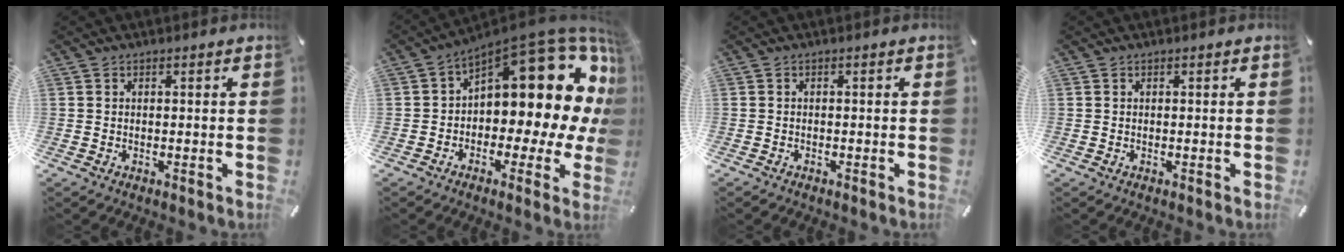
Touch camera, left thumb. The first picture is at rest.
{"total": 16.8, "force": [8.1, 7.8, 12.5], "torque": [-0.160, -0.081, 0.130]}
{"total": 0.6, "force": [-0.5, 0.3, 0.0], "torque": [0.000, 0.002, -0.012]}
{"total": 0.0}